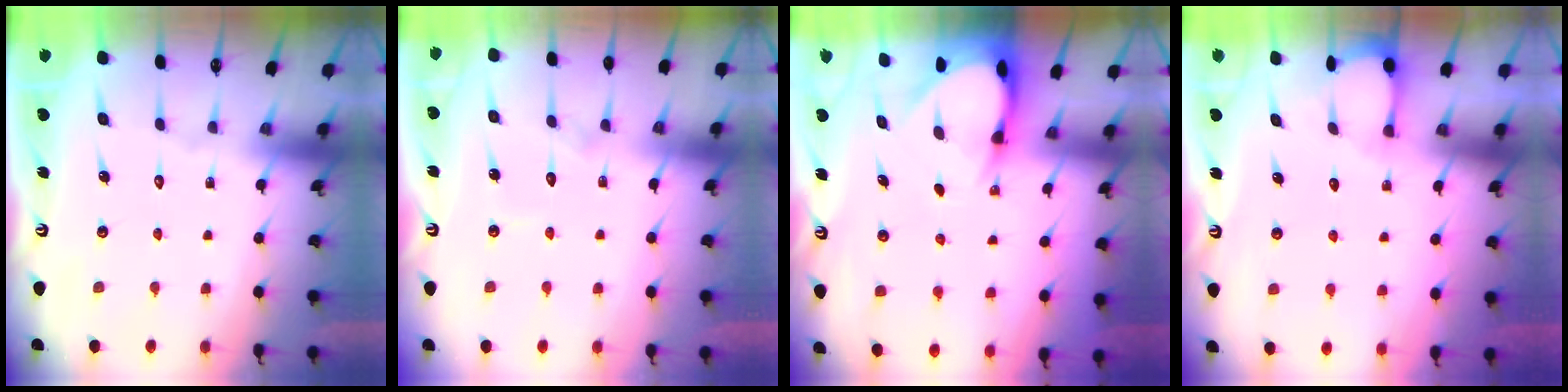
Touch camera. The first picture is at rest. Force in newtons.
{"total": 7.0, "press": 7.0, "slide": 0.5}
{"total": 3.9, "press": 3.9, "slide": 0.5}
{"total": 2.1, "press": 2.1, "slide": 0.2}